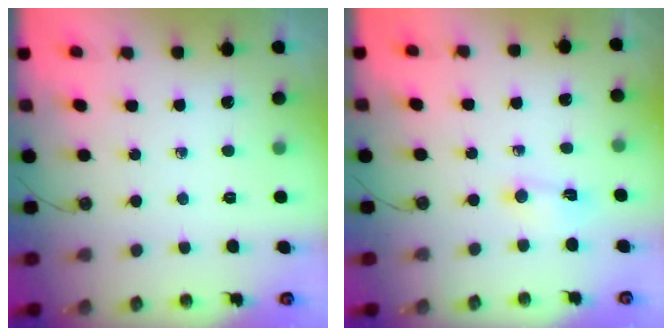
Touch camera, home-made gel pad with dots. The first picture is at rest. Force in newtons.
{"total": 2.5, "press": 2.5, "slide": 0.4}